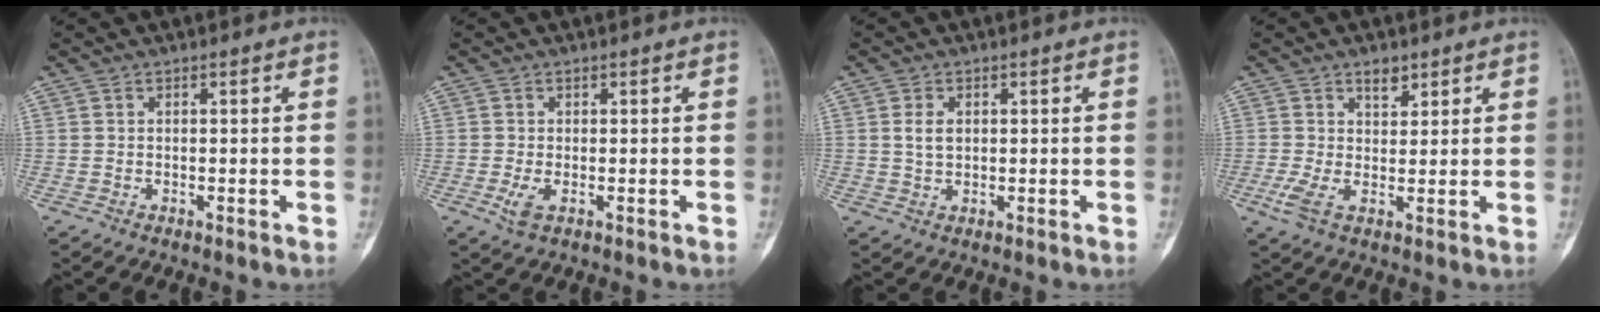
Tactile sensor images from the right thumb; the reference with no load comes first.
{"total": 2.7, "force": [-0.7, 1.3, 2.2], "torque": [-0.051, -0.007, -0.015]}
{"total": 3.0, "force": [0.7, 2.0, 2.2], "torque": [-0.035, -0.002, 0.015]}
{"total": 4.6, "force": [1.7, 2.5, 3.6], "torque": [-0.063, -0.003, 0.031]}